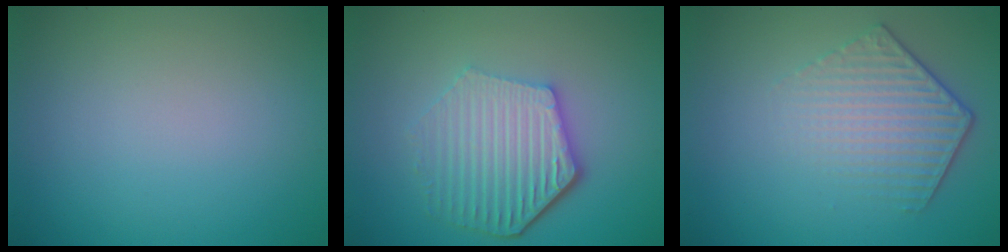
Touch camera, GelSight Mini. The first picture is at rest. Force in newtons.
{"total": 6.1, "press": 4.6, "slide": 4.0}
{"total": 4.5, "press": 3.2, "slide": 3.1}